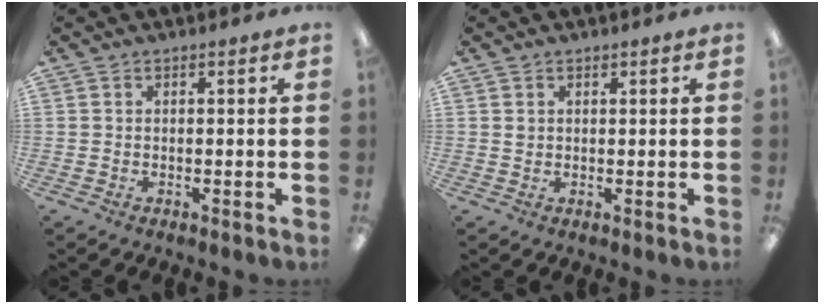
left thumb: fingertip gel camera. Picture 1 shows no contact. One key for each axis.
{"total": 0.9, "fx": 0.6, "fy": 0.7, "fz": 0.1, "tx": -0.003, "ty": 0.001, "tz": 0.011}